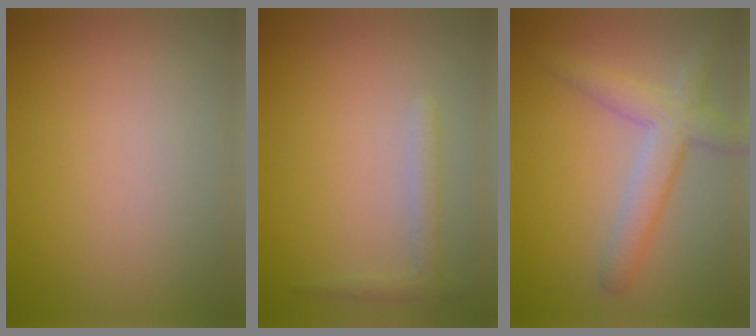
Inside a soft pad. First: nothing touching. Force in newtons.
{"total": 1.5, "press": 1.5, "slide": 0.1}
{"total": 4.0, "press": 4.0, "slide": 0.3}